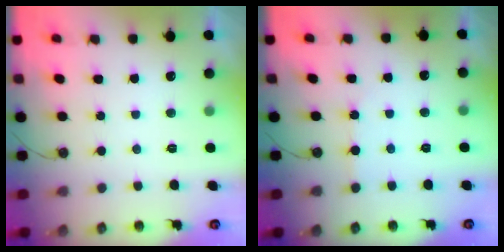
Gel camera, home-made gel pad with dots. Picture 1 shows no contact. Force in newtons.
{"total": 2.8, "press": 2.8, "slide": 0.4}